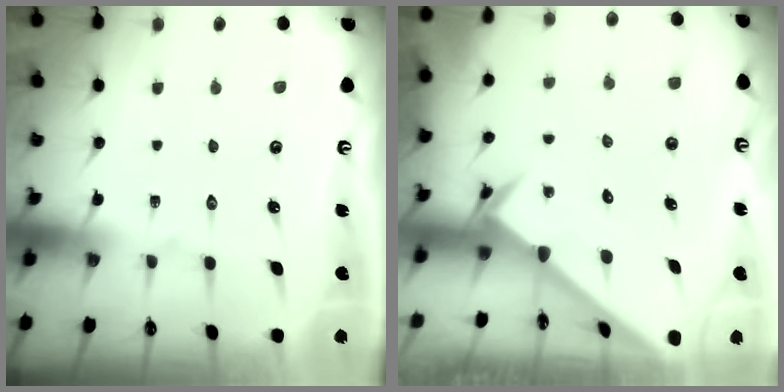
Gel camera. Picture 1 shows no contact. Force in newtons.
{"total": 2.6, "press": 2.6, "slide": 0.2}